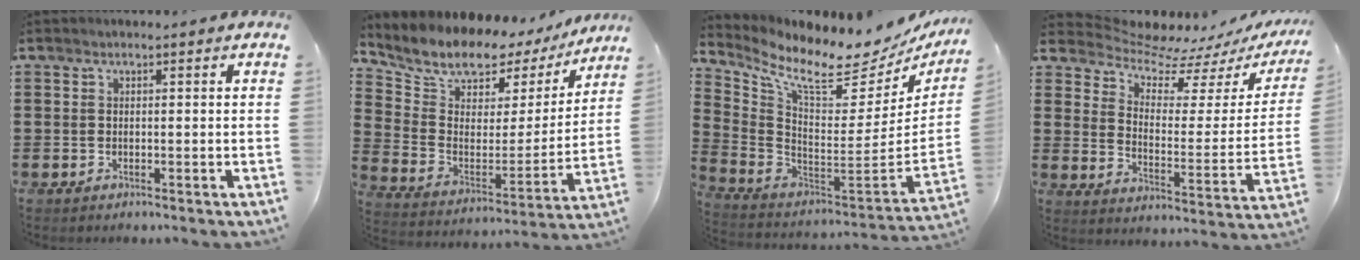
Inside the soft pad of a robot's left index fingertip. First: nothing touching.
{"total": 8.6, "force": [7.8, 3.2, 1.7], "torque": [-0.067, -0.059, 0.130]}
{"total": 9.1, "force": [7.1, 1.5, 5.4], "torque": [-0.142, -0.067, 0.116]}
{"total": 7.2, "force": [6.8, 1.8, 1.5], "torque": [-0.054, -0.061, 0.118]}